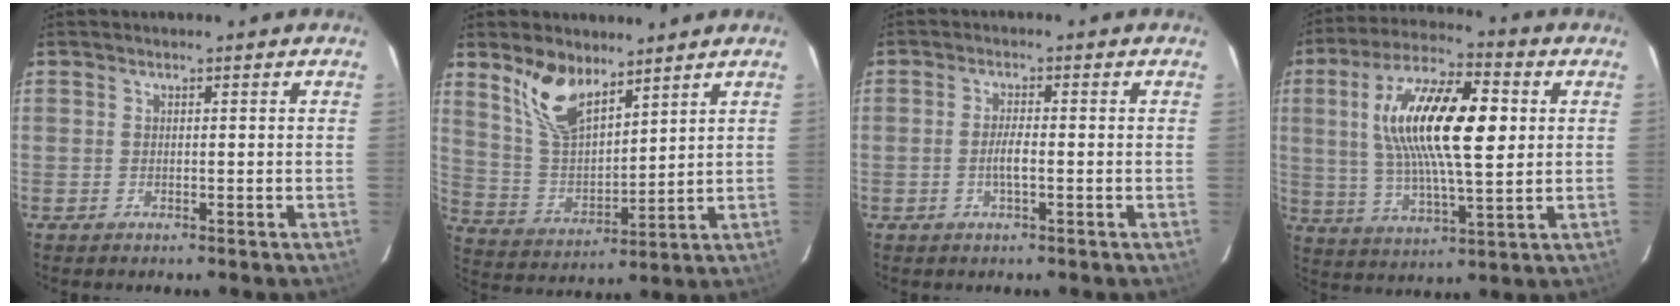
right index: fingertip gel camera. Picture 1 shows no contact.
{"total": 11.3, "force": [7.9, 4.9, 6.5], "torque": [-0.129, 0.006, 0.163]}
{"total": 2.8, "force": [-0.7, 0.4, 2.7], "torque": [-0.052, 0.000, -0.015]}
{"total": 18.8, "force": [3.6, 5.9, 17.4], "torque": [-0.324, 0.018, 0.063]}